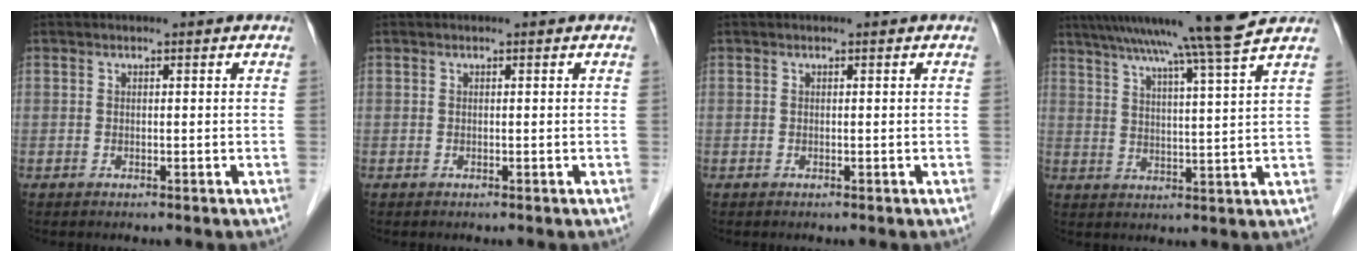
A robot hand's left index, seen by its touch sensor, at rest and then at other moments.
{"total": 0.0}
{"total": 0.0}
{"total": 14.3, "force": [11.8, -2.2, 7.9], "torque": [-0.128, -0.006, 0.161]}